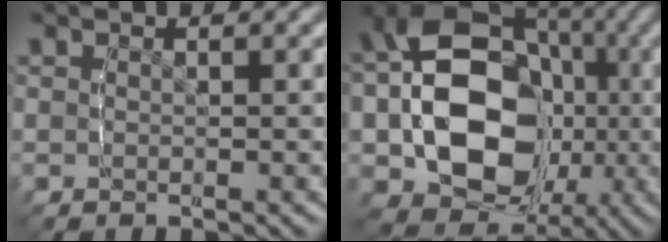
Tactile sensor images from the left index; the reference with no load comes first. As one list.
[{"total": 19.2, "force": [-2.9, 16.8, 8.8], "torque": [-0.219, -0.067, -0.045]}]